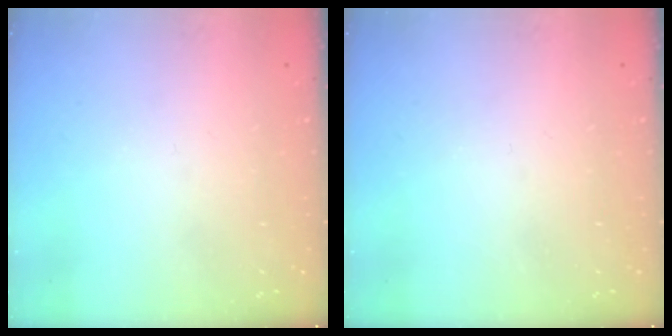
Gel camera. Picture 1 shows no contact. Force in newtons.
{"total": 0.0}